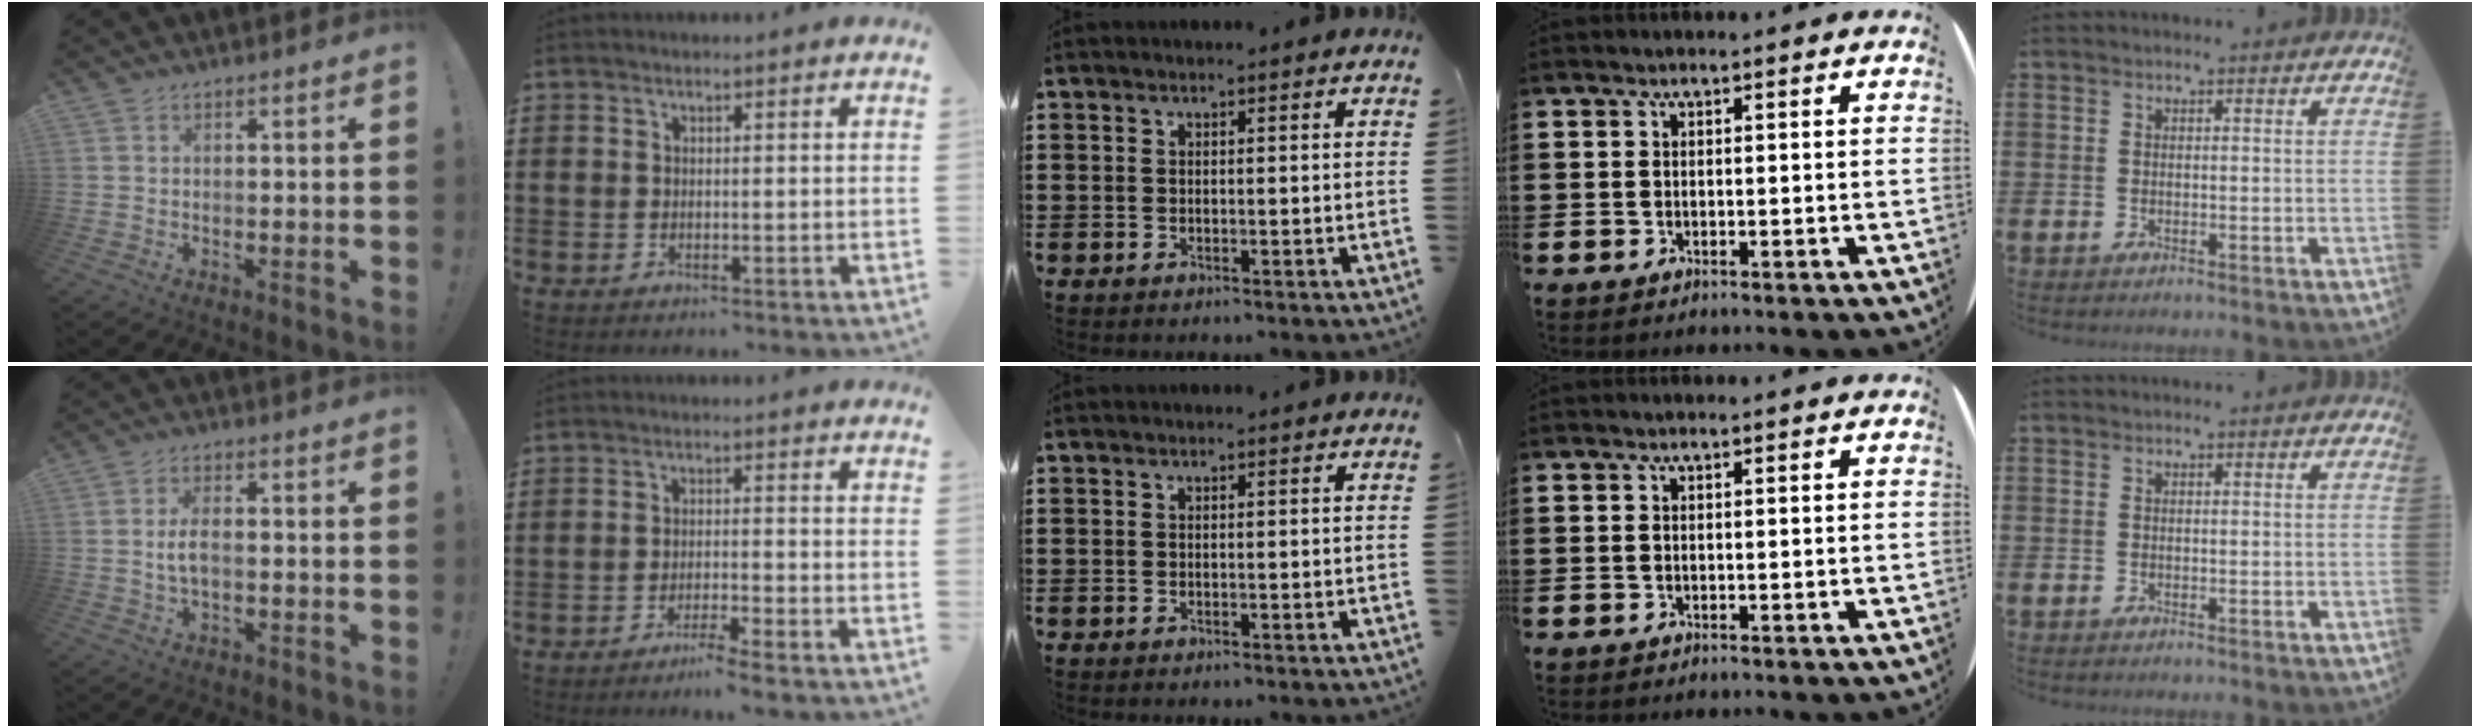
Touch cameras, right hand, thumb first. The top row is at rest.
{"thumb": {"total": 5.0, "force": [-0.4, 2.4, 4.4], "torque": [-0.075, 0.004, -0.009]}, "index": {"total": 2.6, "force": [-2.3, -0.5, 1.1], "torque": [-0.027, -0.003, -0.048]}}